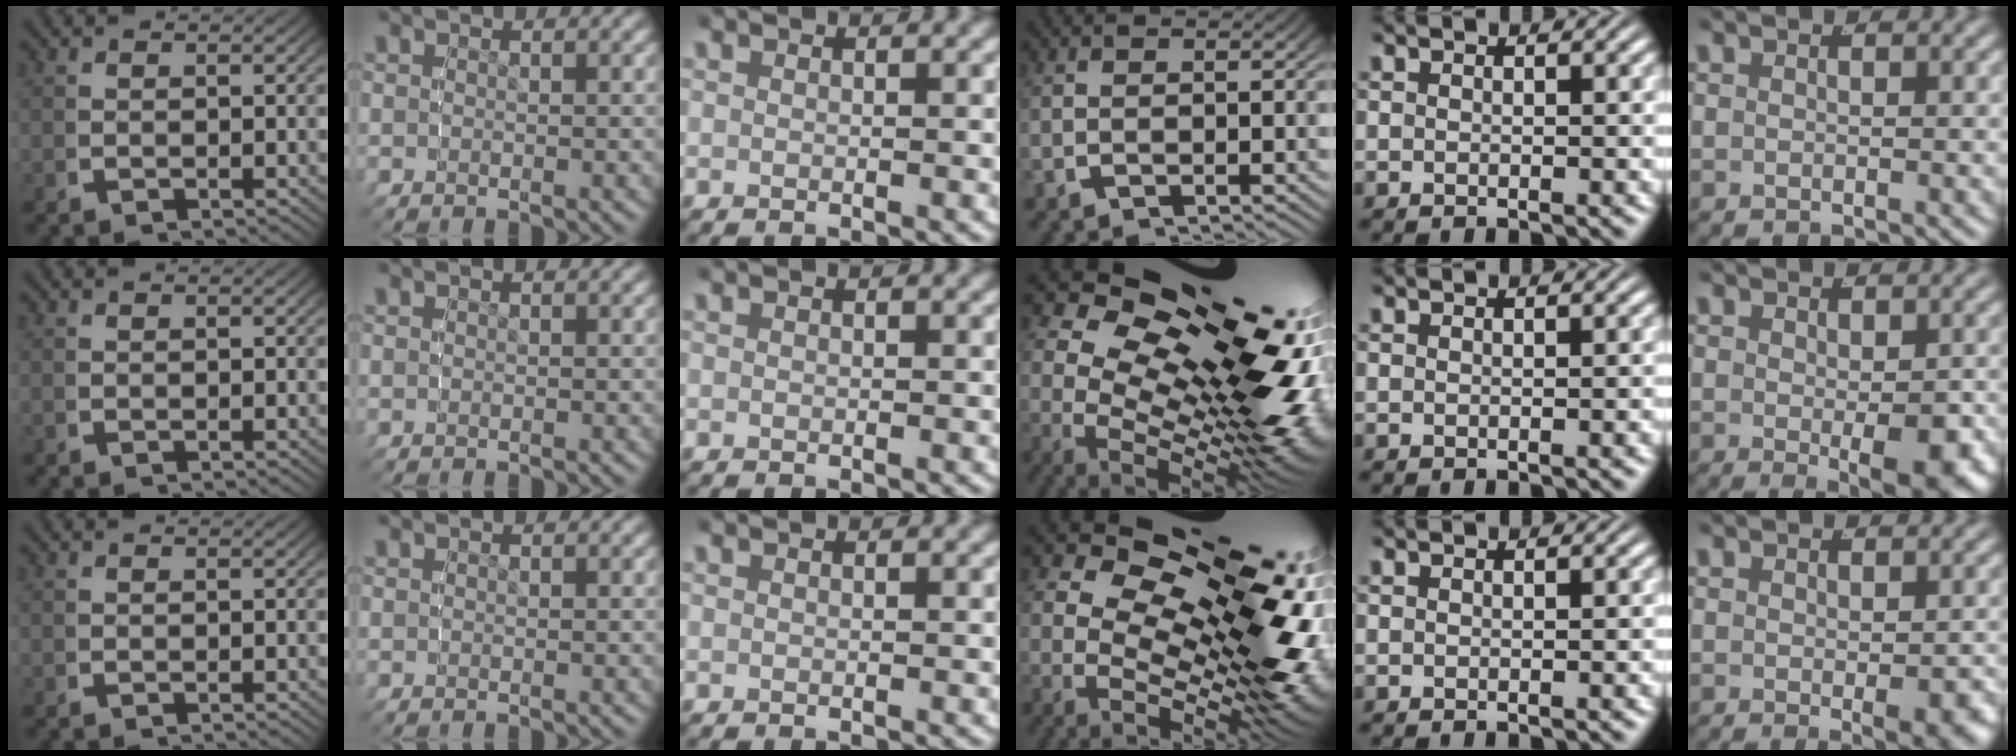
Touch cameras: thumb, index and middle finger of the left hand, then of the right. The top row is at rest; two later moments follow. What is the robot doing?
{"motion": "lift_and_place", "object": "toy banana"}